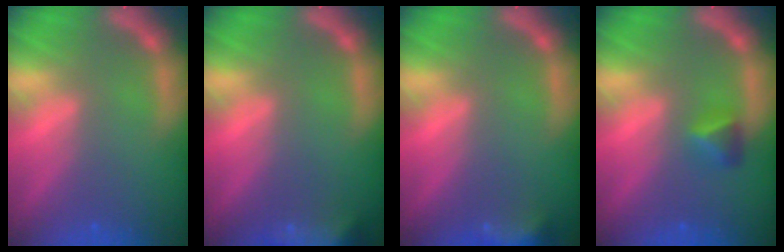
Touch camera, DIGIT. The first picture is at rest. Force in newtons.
{"total": 9.0}
{"total": 4.9}
{"total": 1.9}